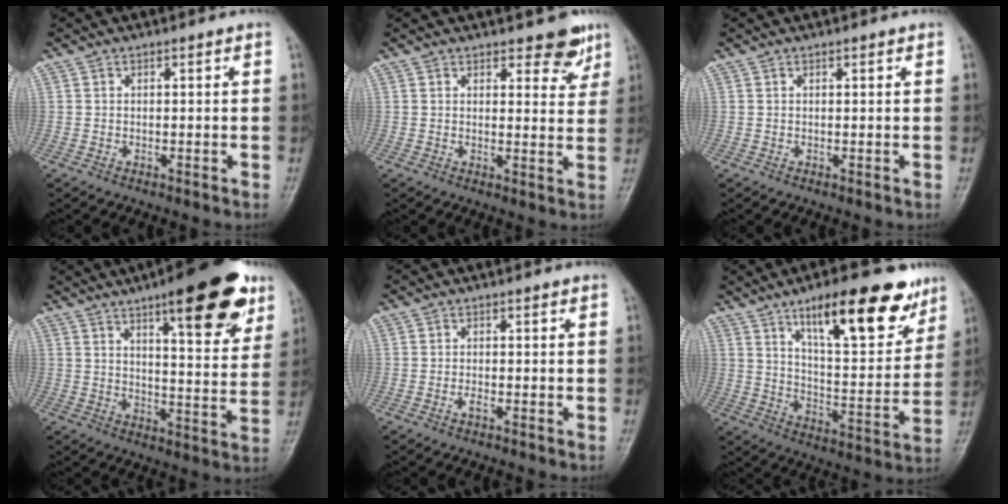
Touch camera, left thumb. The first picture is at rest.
{"total": 5.3, "force": [4.0, 2.4, 2.6], "torque": [-0.002, -0.025, 0.051]}
{"total": 0.5, "force": [0.4, 0.2, 0.2], "torque": [-0.006, -0.003, 0.006]}
{"total": 18.1, "force": [10.6, 5.2, 13.7], "torque": [-0.150, -0.046, 0.149]}
{"total": 0.7, "force": [-0.3, 0.3, 0.6], "torque": [-0.012, -0.001, -0.006]}
{"total": 19.8, "force": [12.1, 6.7, 14.2], "torque": [-0.167, -0.057, 0.192]}